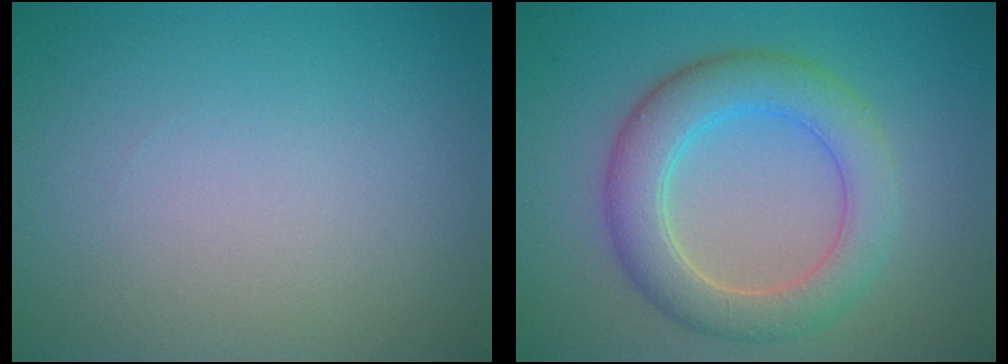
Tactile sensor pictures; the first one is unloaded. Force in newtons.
{"total": 5.6, "press": 5.6, "slide": 0.3}